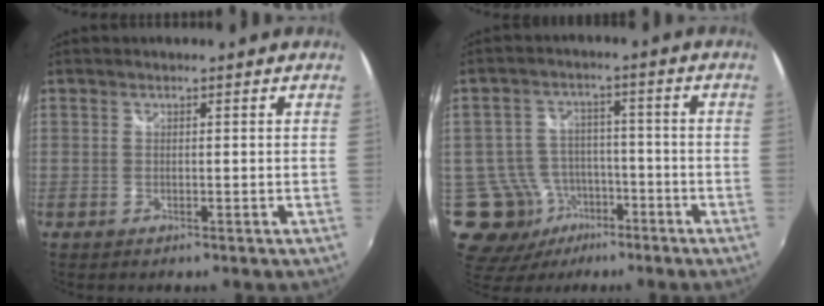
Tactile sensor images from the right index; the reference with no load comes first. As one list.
[{"total": 13.1, "force": [-6.2, 10.7, 4.3], "torque": [-0.116, 0.010, -0.081]}]